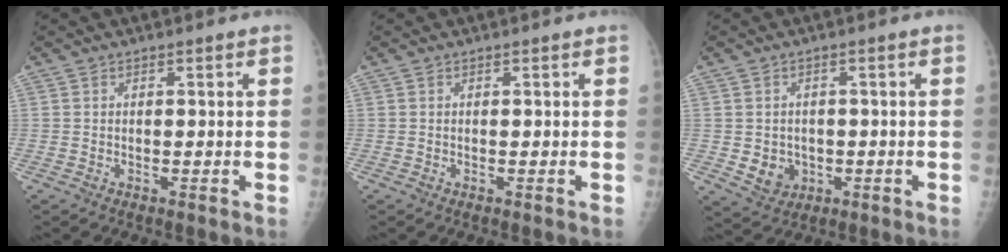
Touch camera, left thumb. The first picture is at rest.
{"total": 0.0}
{"total": 4.6, "force": [-0.7, 4.1, 2.1], "torque": [-0.014, 0.001, 0.002]}